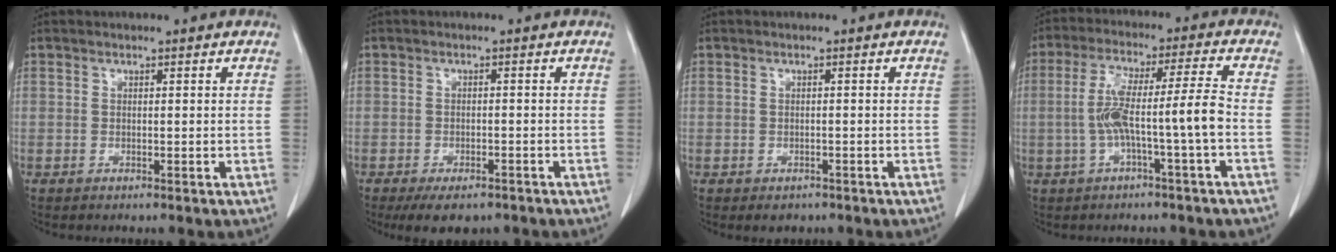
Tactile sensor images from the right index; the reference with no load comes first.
{"total": 5.7, "force": [-4.3, 2.6, 2.8], "torque": [-0.038, -0.004, -0.060]}
{"total": 1.9, "force": [-1.2, 1.4, 0.6], "torque": [-0.005, 0.002, -0.009]}
{"total": 9.4, "force": [-2.0, -0.6, 9.1], "torque": [-0.177, 0.025, -0.033]}